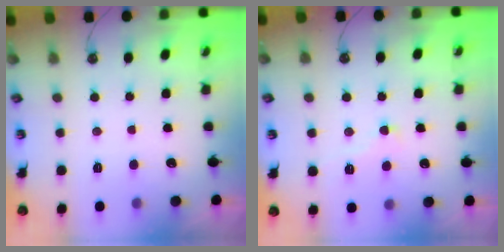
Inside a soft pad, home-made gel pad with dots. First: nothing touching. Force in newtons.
{"total": 1.7, "press": 1.4, "slide": 0.8}